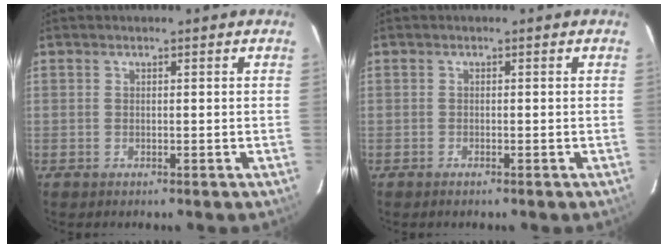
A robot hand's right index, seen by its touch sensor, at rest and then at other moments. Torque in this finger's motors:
{"motor_torque": [0.11, -0.08, 0.04, 0.01]}